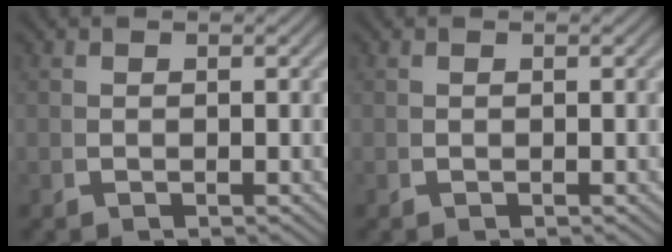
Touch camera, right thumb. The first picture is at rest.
{"total": 0.0}